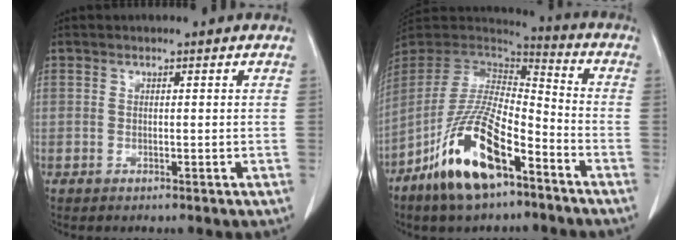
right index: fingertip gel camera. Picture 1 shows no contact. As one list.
[{"total": 16.6, "force": [-9.2, 4.9, 12.9], "torque": [-0.263, -0.016, -0.168]}]